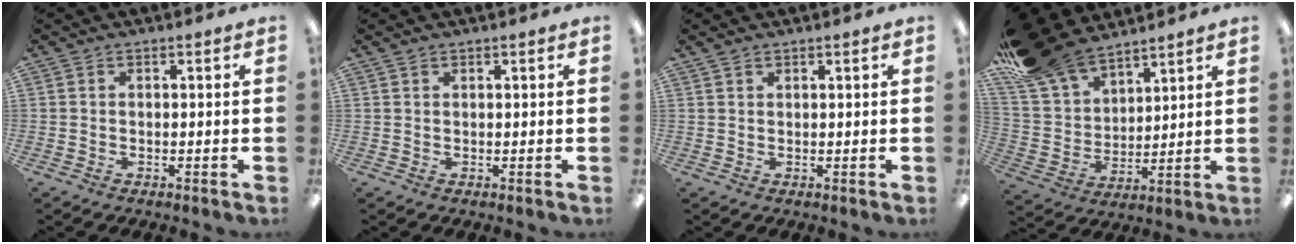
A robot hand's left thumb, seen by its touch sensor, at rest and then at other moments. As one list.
[{"total": 0.9, "force": [0.7, 0.5, 0.4], "torque": [-0.010, 0.002, 0.013]}, {"total": 1.3, "force": [1.1, 0.6, 0.5], "torque": [-0.011, 0.000, 0.020]}, {"total": 18.0, "force": [14.5, 8.1, 6.8], "torque": [-0.167, -0.072, 0.275]}]